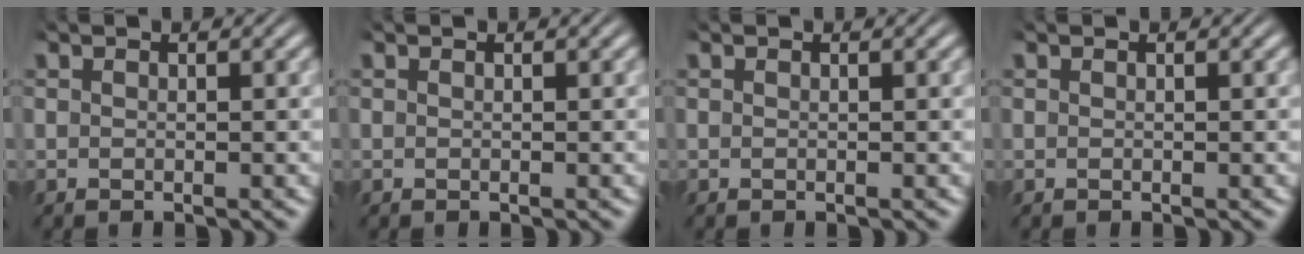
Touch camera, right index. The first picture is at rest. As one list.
[{"total": 0.0}, {"total": 0.0}, {"total": 0.0}]